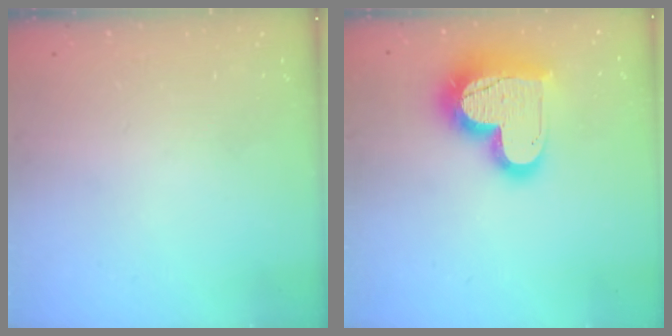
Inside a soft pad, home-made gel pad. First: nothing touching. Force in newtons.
{"total": 19.8, "press": 19.8, "slide": 1.7}